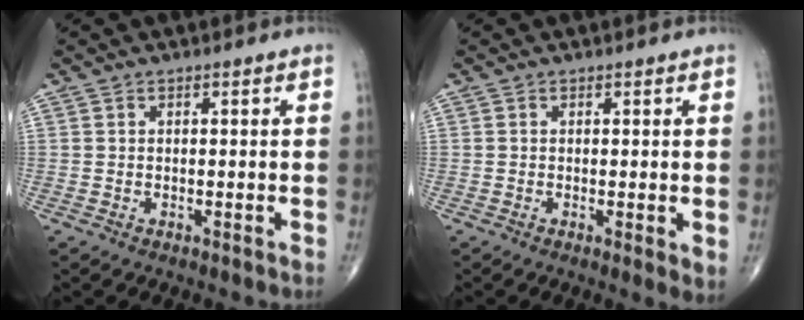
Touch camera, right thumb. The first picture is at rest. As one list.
[{"total": 2.6, "force": [-0.1, 0.6, 2.5], "torque": [-0.040, -0.011, -0.004]}]